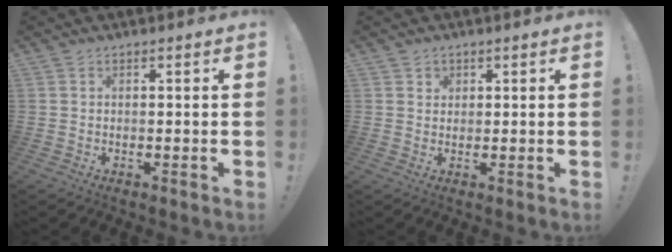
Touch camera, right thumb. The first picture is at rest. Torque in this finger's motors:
{"motor_torque": [0.00, -0.07, 0.19, 0.01, 0.08]}